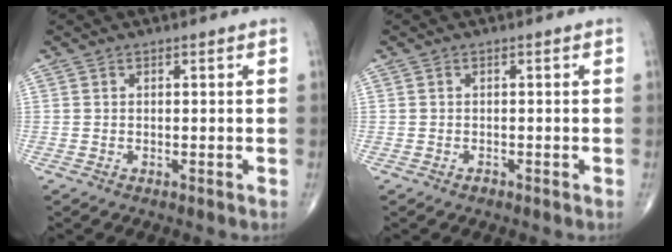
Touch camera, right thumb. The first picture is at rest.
{"total": 0.7, "force": [-0.5, 0.4, 0.2], "torque": [-0.002, 0.000, -0.010]}